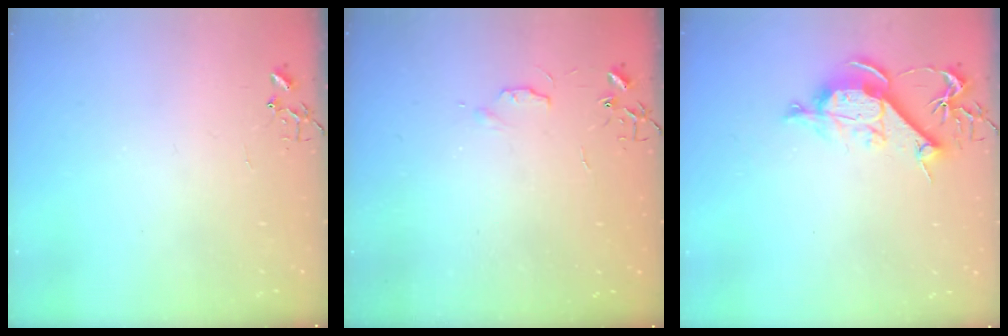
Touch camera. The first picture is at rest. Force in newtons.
{"total": 4.6, "press": 4.6, "slide": 0.7}
{"total": 9.9, "press": 9.9, "slide": 0.6}